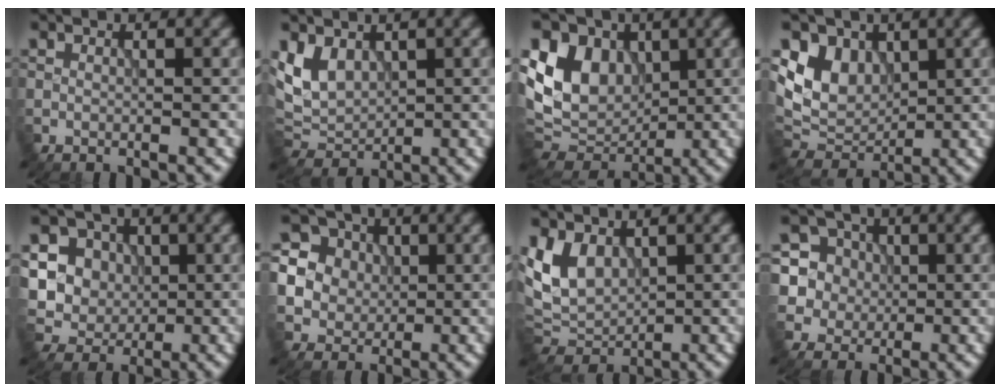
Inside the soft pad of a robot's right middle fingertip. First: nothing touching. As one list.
[{"total": 4.5, "force": [1.6, 3.1, 2.8], "torque": [-0.060, -0.009, 0.030]}, {"total": 10.4, "force": [2.0, 8.2, 6.2], "torque": [-0.126, 0.014, 0.027]}, {"total": 5.3, "force": [1.9, 4.2, 2.5], "torque": [-0.046, -0.010, 0.031]}, {"total": 10.4, "force": [1.5, 9.5, 4.1], "torque": [-0.111, 0.022, 0.013]}, {"total": 10.6, "force": [1.9, 9.7, 3.7], "torque": [-0.119, 0.030, 0.034]}, {"total": 5.4, "force": [1.5, 3.9, 3.5], "torque": [-0.074, -0.007, 0.023]}, {"total": 9.1, "force": [2.3, 8.5, 2.5], "torque": [-0.083, 0.031, 0.036]}]